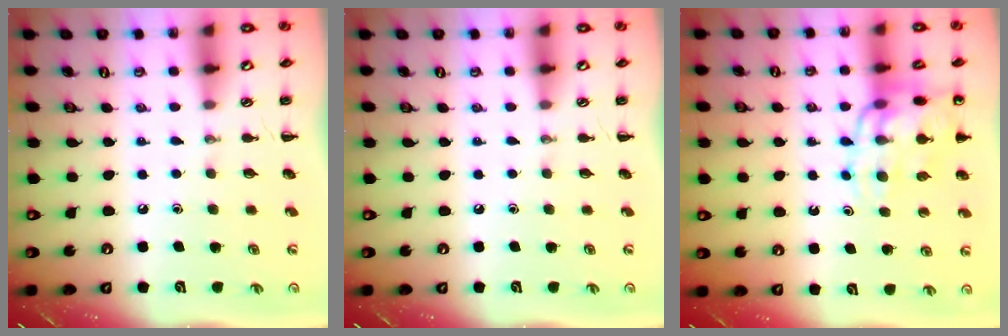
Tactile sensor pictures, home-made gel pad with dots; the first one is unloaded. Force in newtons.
{"total": 0.0}
{"total": 14.4, "press": 14.1, "slide": 3.1}